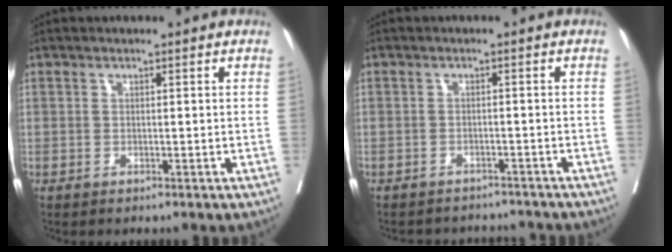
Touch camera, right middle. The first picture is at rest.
{"total": 7.2, "force": [-7.0, 1.8, 0.6], "torque": [-0.011, 0.007, -0.082]}